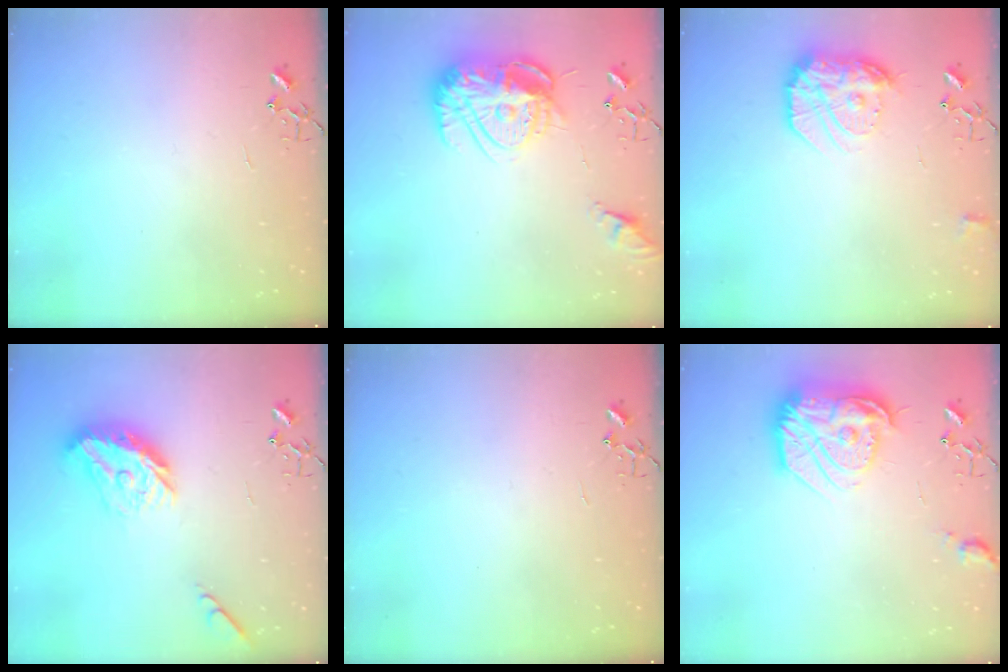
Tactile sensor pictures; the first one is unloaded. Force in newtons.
{"total": 17.2, "press": 17.1, "slide": 1.8}
{"total": 16.4, "press": 16.3, "slide": 1.3}
{"total": 17.8, "press": 17.7, "slide": 0.6}
{"total": 0.0}
{"total": 22.3, "press": 22.2, "slide": 1.9}